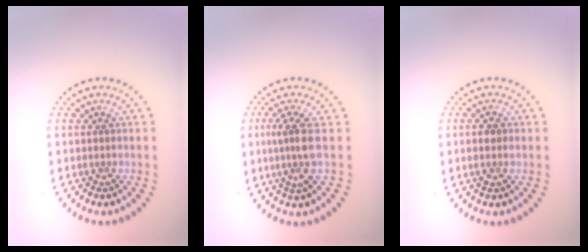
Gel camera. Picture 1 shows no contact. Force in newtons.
{"total": 2.7, "press": 2.1, "slide": 1.8}
{"total": 1.4, "press": 1.3, "slide": 0.2}